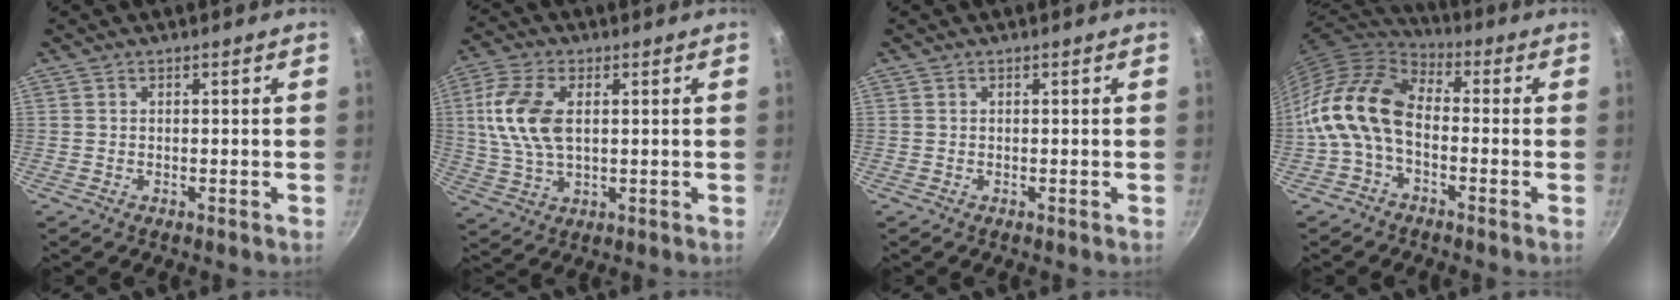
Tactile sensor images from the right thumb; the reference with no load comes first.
{"total": 11.7, "force": [1.9, 6.6, 9.5], "torque": [-0.188, 0.007, 0.034]}
{"total": 0.0}
{"total": 13.7, "force": [-2.4, 8.6, 10.5], "torque": [-0.187, 0.039, -0.068]}